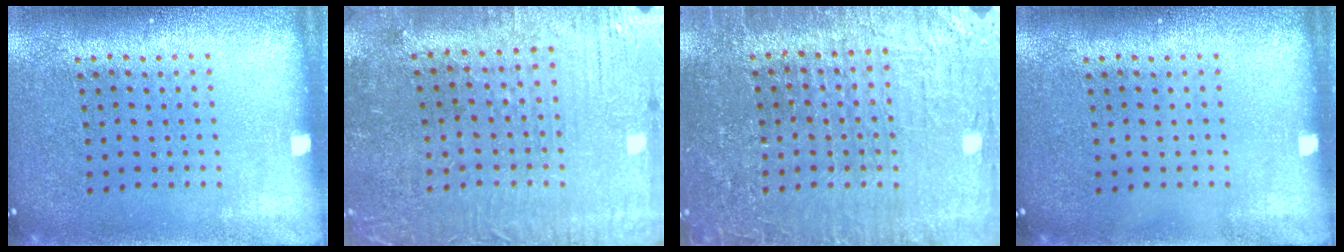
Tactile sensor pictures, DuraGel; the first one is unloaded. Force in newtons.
{"total": 1.0, "press": 0.9, "slide": 0.4}
{"total": 4.4, "press": 4.2, "slide": 1.4}
{"total": 0.0}